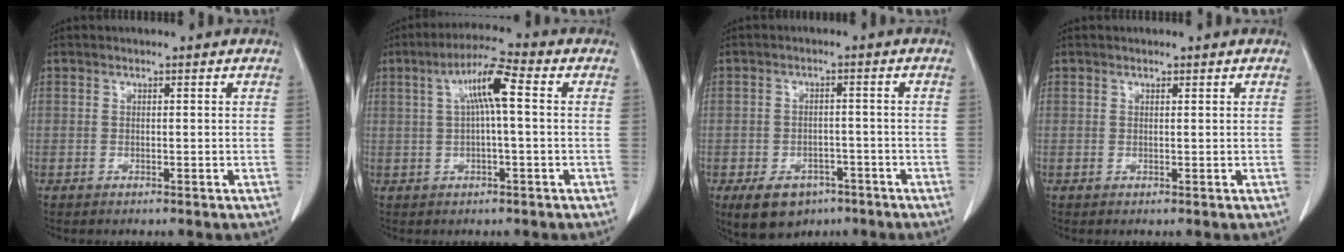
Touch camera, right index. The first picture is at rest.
{"total": 7.0, "force": [1.2, 0.6, 6.9], "torque": [-0.126, 0.022, 0.018]}
{"total": 7.8, "force": [-4.8, 4.9, 3.6], "torque": [-0.061, 0.002, -0.067]}
{"total": 0.0}